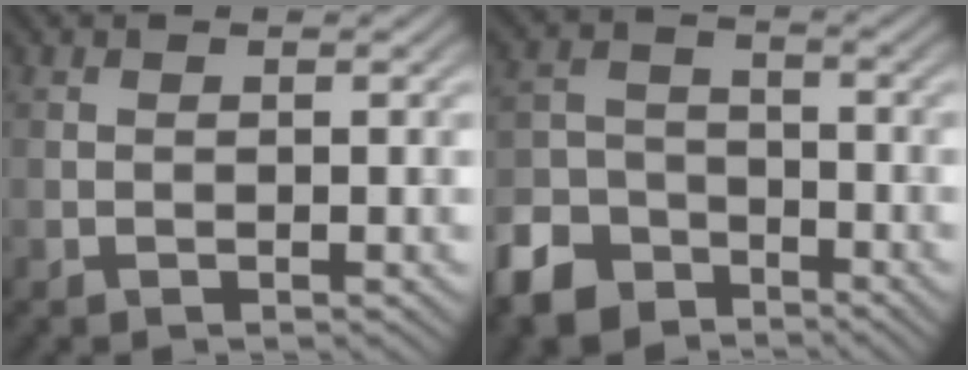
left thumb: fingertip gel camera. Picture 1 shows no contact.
{"total": 8.1, "force": [-5.7, 4.8, 3.1], "torque": [-0.078, -0.011, -0.128]}